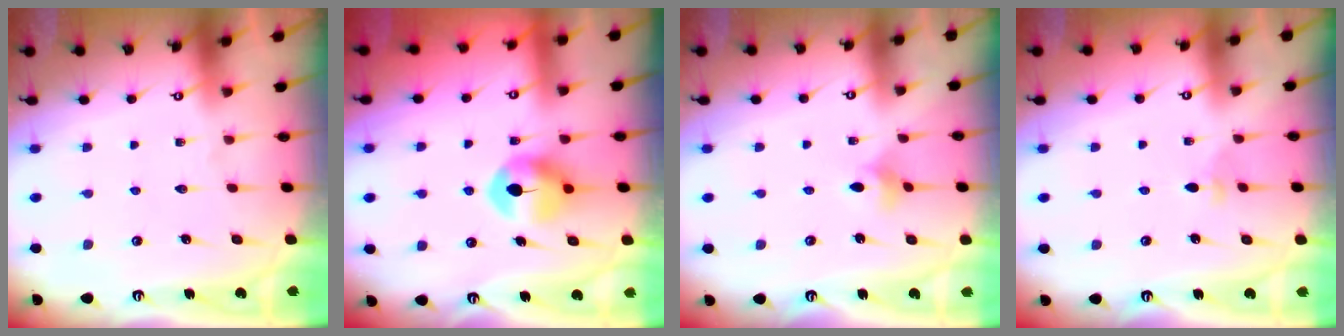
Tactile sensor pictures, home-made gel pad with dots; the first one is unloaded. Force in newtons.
{"total": 8.7, "press": 8.7, "slide": 0.4}
{"total": 4.4, "press": 4.4, "slide": 0.4}
{"total": 3.3, "press": 3.2, "slide": 0.7}